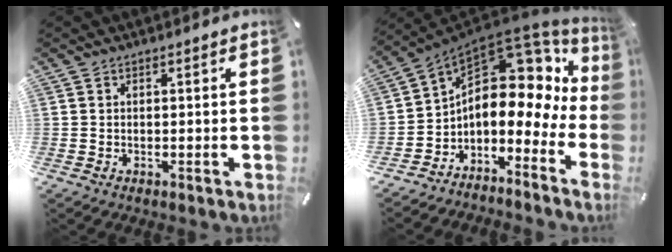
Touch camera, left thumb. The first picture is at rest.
{"total": 12.5, "force": [4.6, 8.1, 8.3], "torque": [-0.119, -0.065, 0.072]}